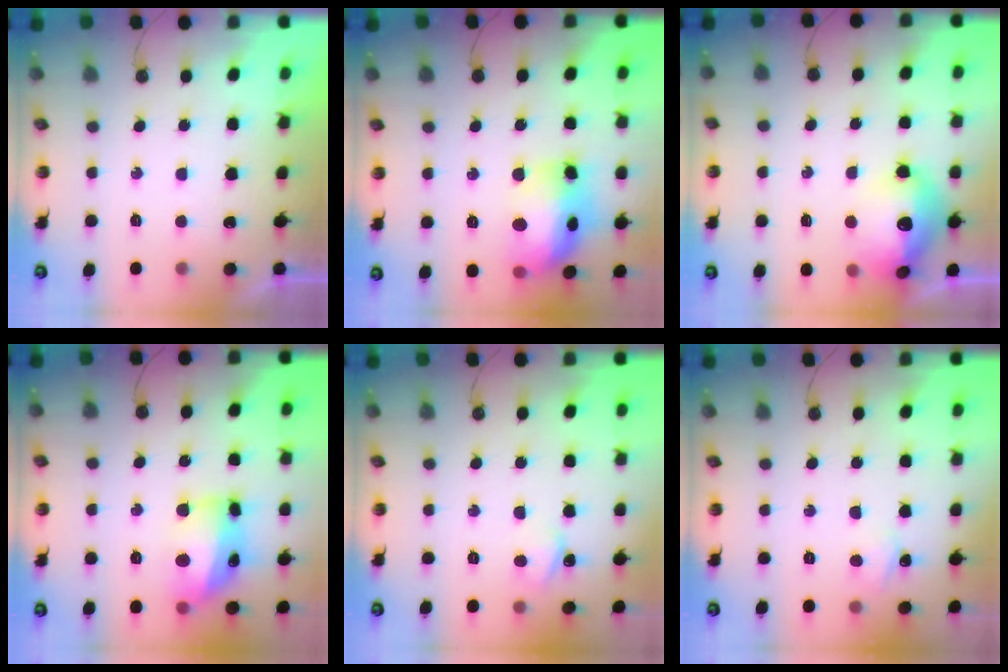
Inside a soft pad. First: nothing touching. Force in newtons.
{"total": 17.7, "press": 17.6, "slide": 1.4}
{"total": 15.8, "press": 15.7, "slide": 1.4}
{"total": 13.1, "press": 13.0, "slide": 1.1}
{"total": 2.9, "press": 2.8, "slide": 0.3}
{"total": 3.9, "press": 3.8, "slide": 0.6}